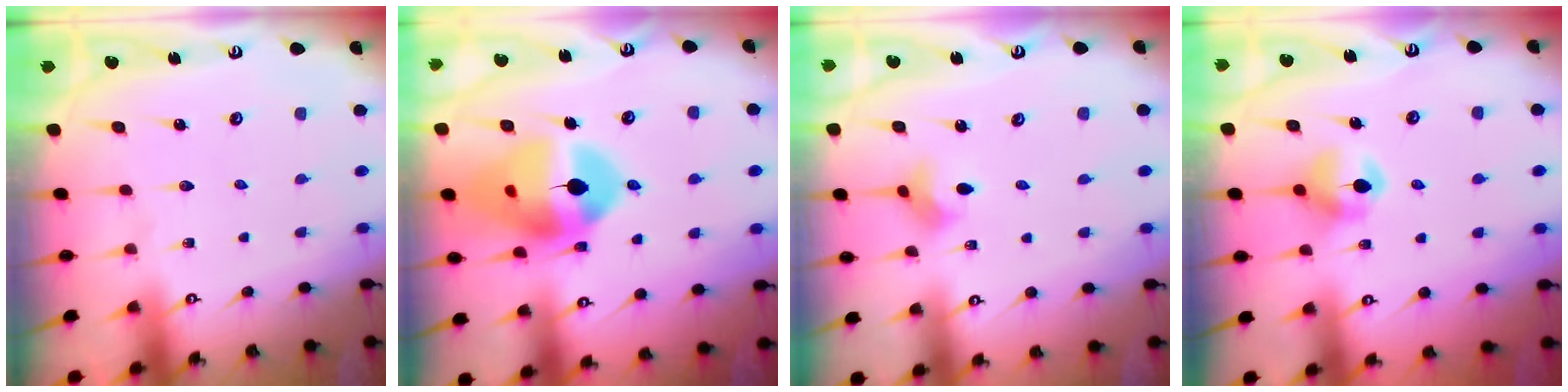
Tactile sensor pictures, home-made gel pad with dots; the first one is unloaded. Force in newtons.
{"total": 17.4, "press": 17.3, "slide": 1.9}
{"total": 4.7, "press": 4.6, "slide": 0.7}
{"total": 7.4, "press": 7.3, "slide": 0.6}